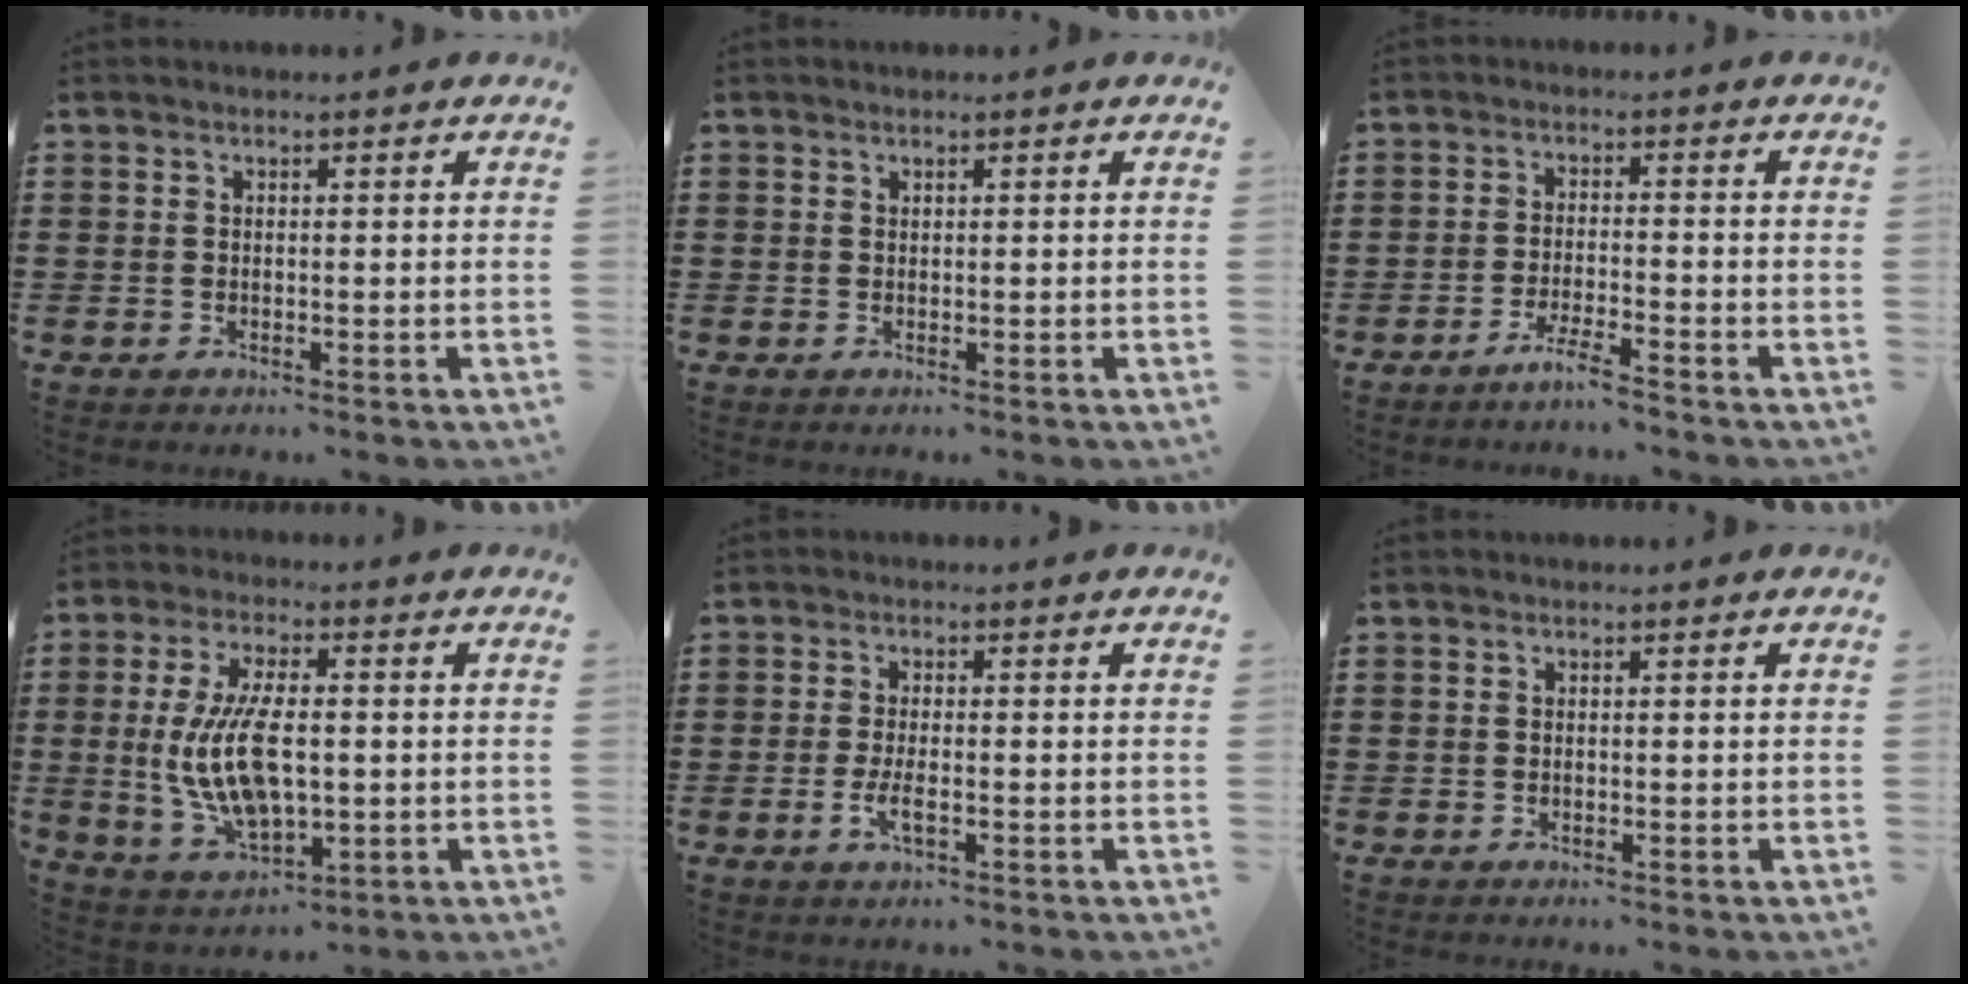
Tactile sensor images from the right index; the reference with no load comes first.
{"total": 0.0}
{"total": 3.7, "force": [-3.2, -0.4, 1.7], "torque": [-0.035, -0.004, -0.061]}
{"total": 10.7, "force": [-0.3, 5.0, 9.4], "torque": [-0.217, -0.006, -0.012]}
{"total": 2.9, "force": [-1.0, 0.8, 2.6], "torque": [-0.060, -0.005, -0.023]}
{"total": 0.0}